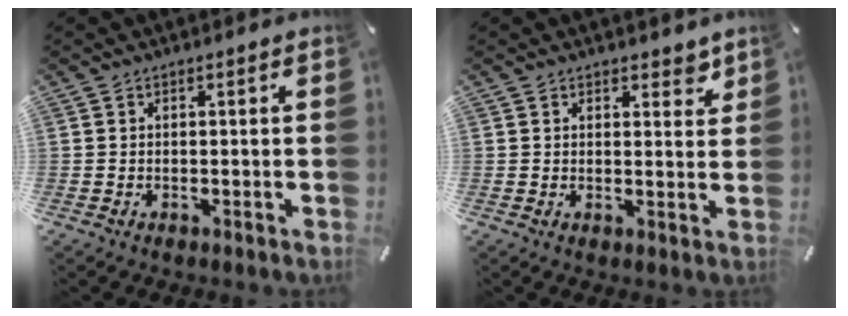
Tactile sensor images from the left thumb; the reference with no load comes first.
{"total": 3.3, "force": [2.5, 1.9, 0.9], "torque": [0.002, -0.014, 0.041]}